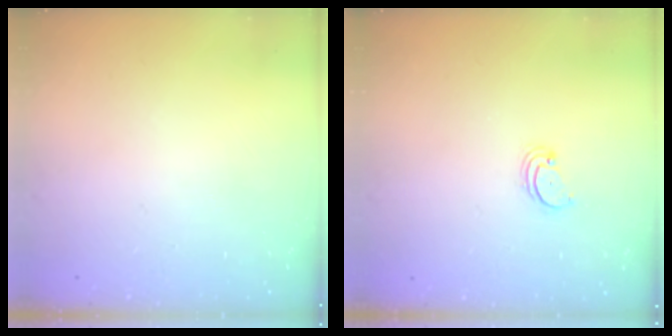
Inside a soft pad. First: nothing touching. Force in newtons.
{"total": 2.2, "press": 2.2, "slide": 0.2}